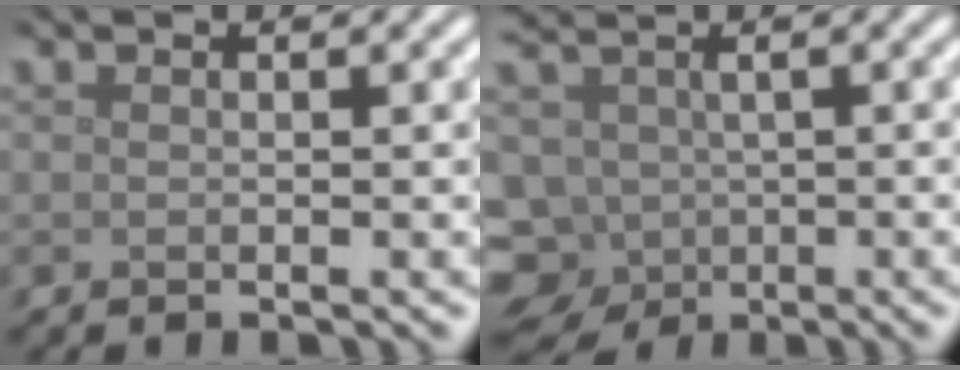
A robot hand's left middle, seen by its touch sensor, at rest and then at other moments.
{"total": 7.2, "force": [-2.9, 5.8, 3.1], "torque": [-0.069, -0.010, -0.043]}